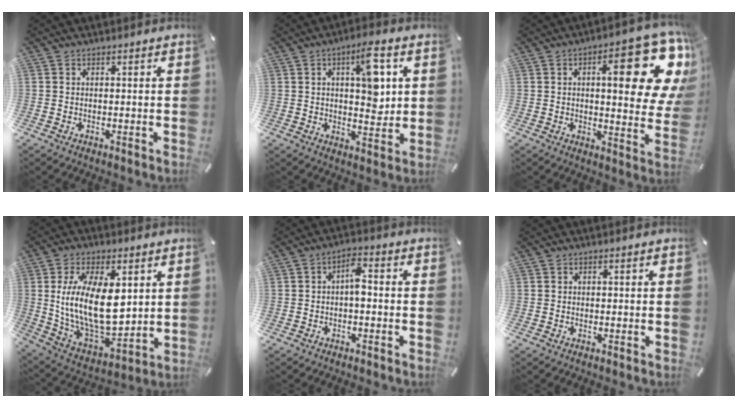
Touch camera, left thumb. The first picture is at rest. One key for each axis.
{"total": 10.3, "fx": 3.4, "fy": 4.6, "fz": 8.6, "tx": -0.111, "ty": -0.016, "tz": 0.051}
{"total": 22.7, "fx": 8.6, "fy": 8.0, "fz": 19.4, "tx": -0.242, "ty": -0.059, "tz": 0.127}
{"total": 19.2, "fx": 3.2, "fy": 10.4, "fz": 15.9, "tx": -0.325, "ty": -0.021, "tz": 0.052}
{"total": 4.4, "fx": -0.8, "fy": 2.2, "fz": 3.8, "tx": -0.062, "ty": 0.014, "tz": -0.017}
{"total": 0.0}